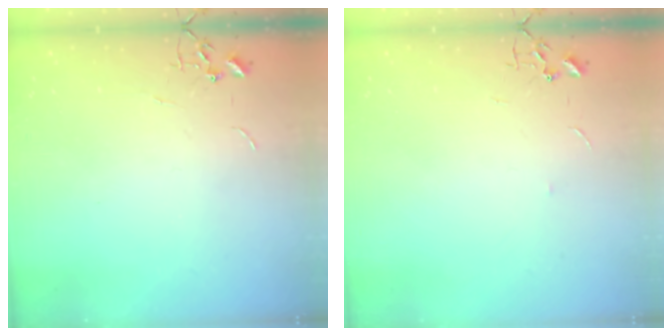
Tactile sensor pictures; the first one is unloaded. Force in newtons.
{"total": 2.6, "press": 2.5, "slide": 0.4}